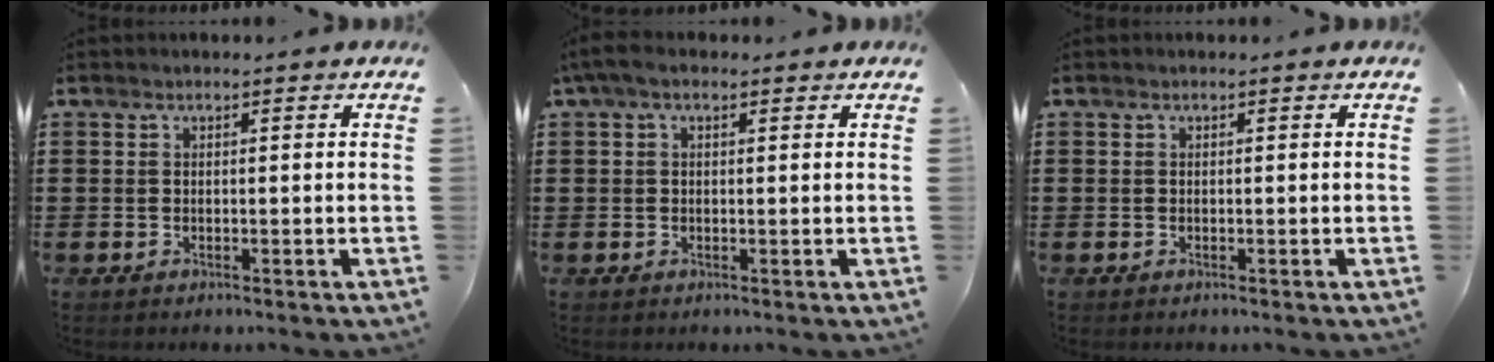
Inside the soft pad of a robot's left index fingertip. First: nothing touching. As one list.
[{"total": 2.5, "force": [0.9, 1.0, 2.0], "torque": [-0.041, 0.008, 0.015]}, {"total": 0.0}]